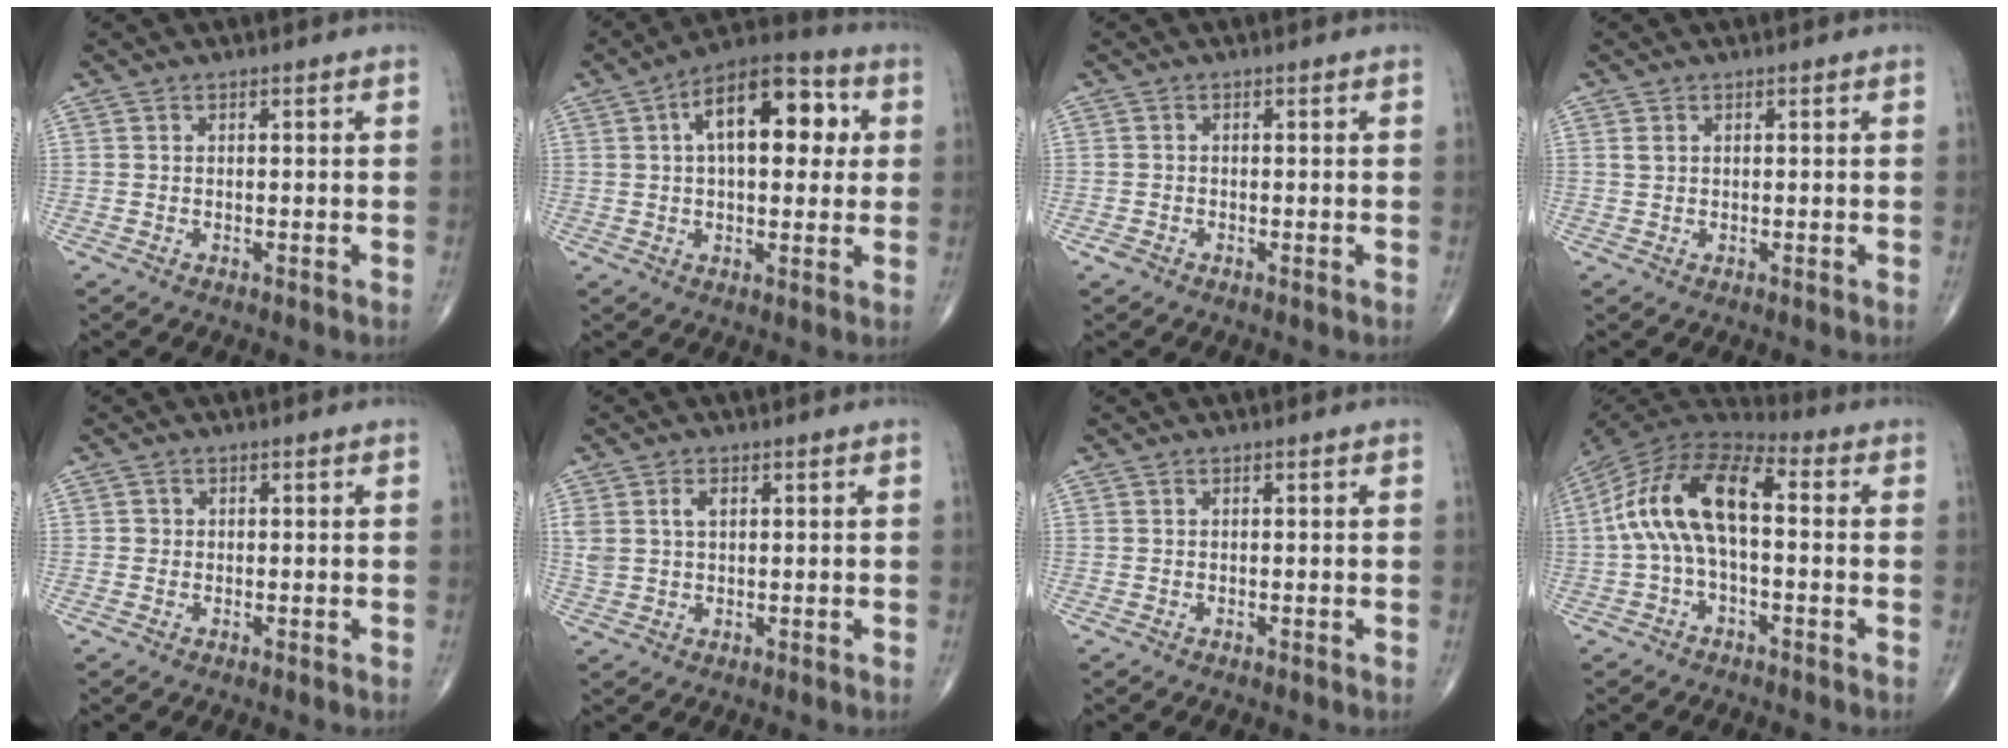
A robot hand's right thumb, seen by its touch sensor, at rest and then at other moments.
{"total": 16.0, "force": [3.8, 8.0, 13.3], "torque": [-0.172, 0.023, 0.050]}
{"total": 1.0, "force": [-0.6, 0.6, 0.5], "torque": [-0.010, 0.002, -0.012]}
{"total": 1.0, "force": [0.4, 0.7, 0.6], "torque": [-0.011, 0.002, 0.010]}
{"total": 1.0, "force": [0.0, 0.9, 0.1], "torque": [0.004, 0.003, -0.001]}
{"total": 3.9, "force": [1.4, 2.4, 2.8], "torque": [-0.060, 0.006, 0.031]}
{"total": 0.0}
{"total": 15.5, "force": [0.4, 7.5, 13.6], "torque": [-0.261, 0.047, -0.005]}